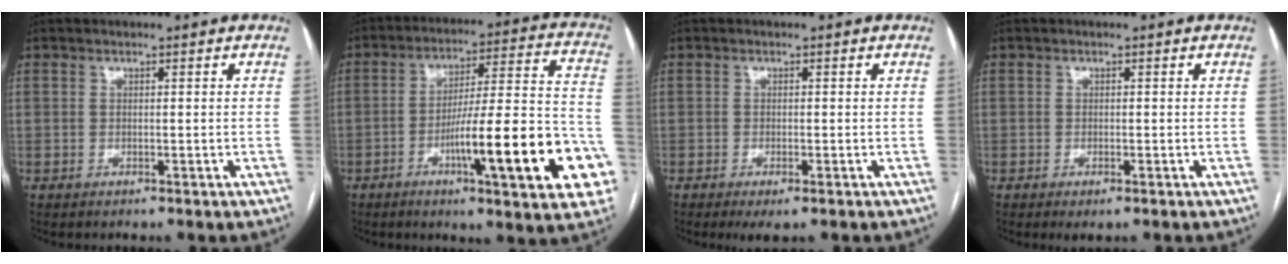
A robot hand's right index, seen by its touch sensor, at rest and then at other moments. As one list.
[{"total": 20.4, "force": [-7.4, 2.1, 18.9], "torque": [-0.227, 0.015, -0.100]}, {"total": 2.7, "force": [-1.6, 0.7, 2.1], "torque": [-0.025, -0.004, -0.019]}, {"total": 1.4, "force": [-0.7, 0.4, 1.1], "torque": [-0.015, -0.003, -0.004]}]